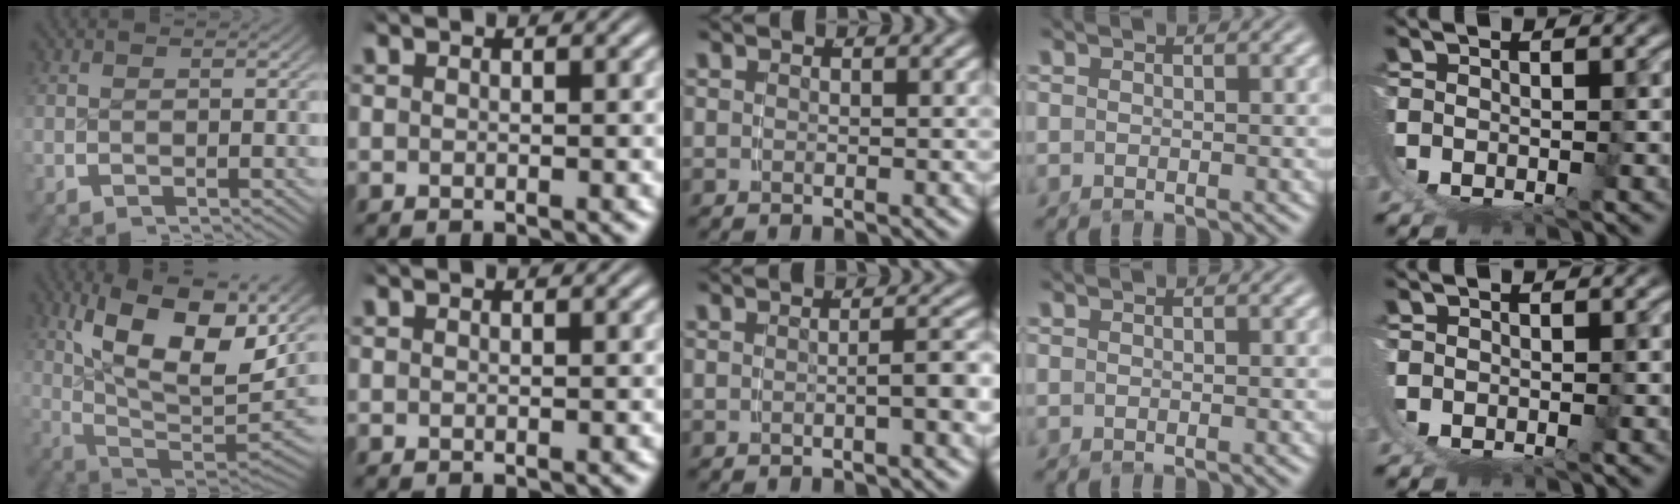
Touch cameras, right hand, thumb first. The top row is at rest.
{"thumb": {"total": 18.4, "force": [2.8, 10.9, 14.6], "torque": [-0.257, -0.044, 0.064]}, "middle": {"total": 2.4, "force": [-0.9, 0.1, 2.2], "torque": [-0.021, 0.004, -0.013]}, "little": {"total": 0.5, "force": [0.5, -0.1, 0.0], "torque": [-0.002, 0.004, 0.010]}}